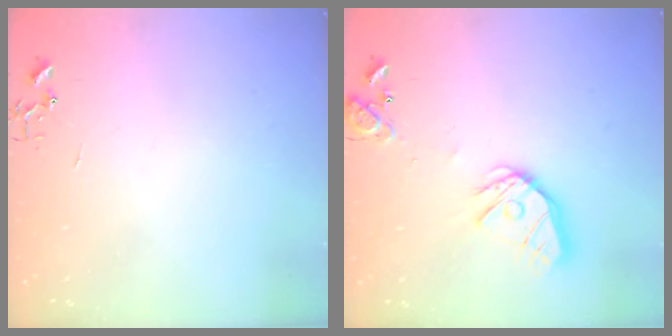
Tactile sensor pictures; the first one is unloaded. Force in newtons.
{"total": 15.4, "press": 15.3, "slide": 2.1}